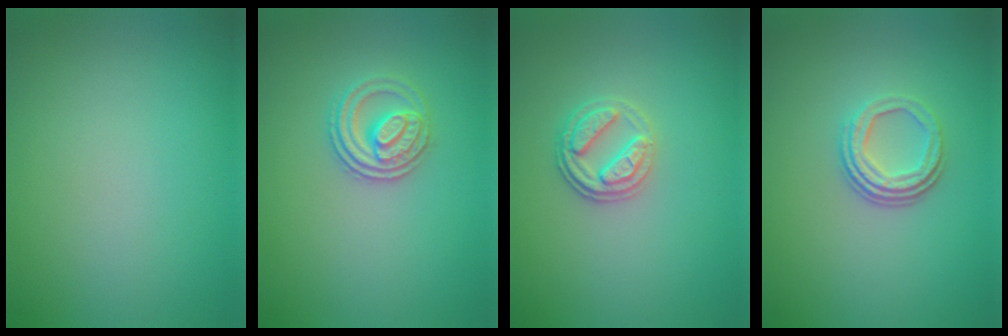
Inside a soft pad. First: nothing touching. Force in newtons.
{"total": 2.8, "press": 2.6, "slide": 1.1}
{"total": 2.7, "press": 2.4, "slide": 1.1}
{"total": 3.3, "press": 2.4, "slide": 2.3}